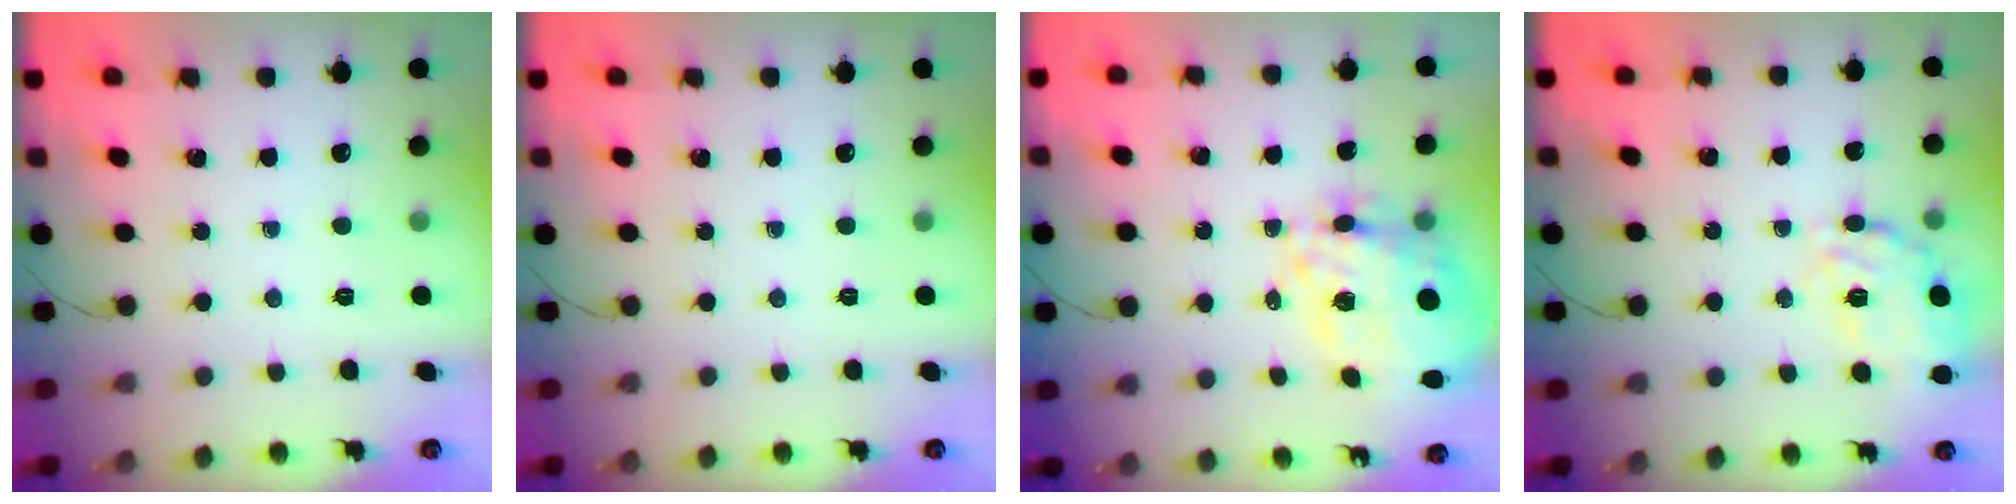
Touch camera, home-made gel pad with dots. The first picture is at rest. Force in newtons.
{"total": 0.0}
{"total": 17.0, "press": 16.2, "slide": 5.2}
{"total": 20.2, "press": 20.1, "slide": 2.2}